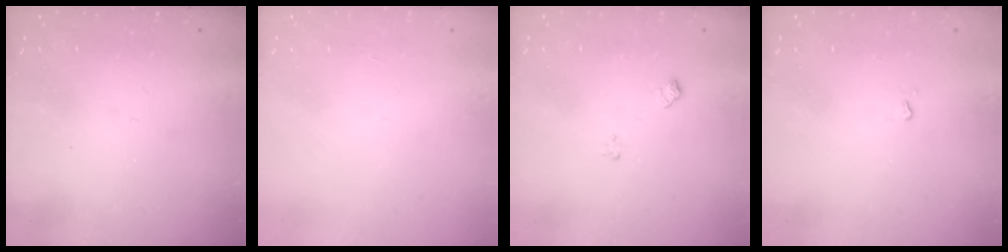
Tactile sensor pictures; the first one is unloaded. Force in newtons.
{"total": 0.0}
{"total": 6.1, "press": 6.1, "slide": 0.7}
{"total": 2.4, "press": 2.3, "slide": 0.5}